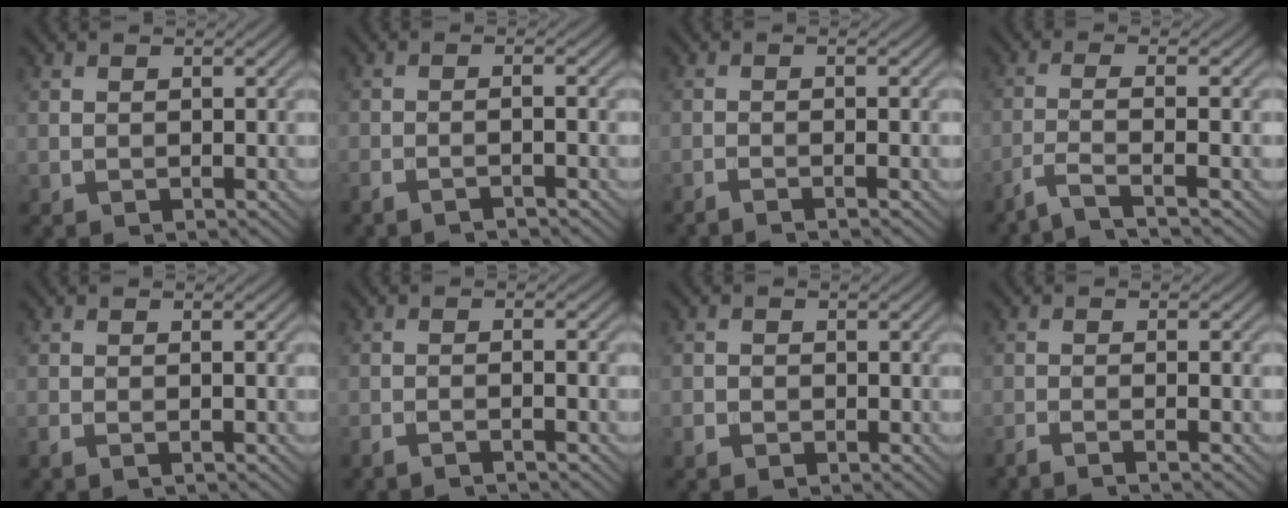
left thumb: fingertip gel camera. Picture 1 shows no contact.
{"total": 2.4, "force": [-1.6, 0.1, 1.8], "torque": [-0.025, 0.004, -0.042]}
{"total": 2.1, "force": [-1.1, 0.2, 1.8], "torque": [-0.021, 0.004, -0.034]}
{"total": 4.4, "force": [-2.8, 0.6, 3.4], "torque": [-0.053, 0.006, -0.077]}
{"total": 1.3, "force": [-0.7, 0.0, 1.1], "torque": [-0.021, 0.004, -0.017]}
{"total": 2.5, "force": [-1.8, 0.1, 1.7], "torque": [-0.023, 0.004, -0.046]}
{"total": 1.4, "force": [-1.1, 0.8, 0.5], "torque": [-0.009, -0.002, -0.025]}
{"total": 2.9, "force": [-1.7, 0.3, 2.3], "torque": [-0.026, 0.002, -0.048]}